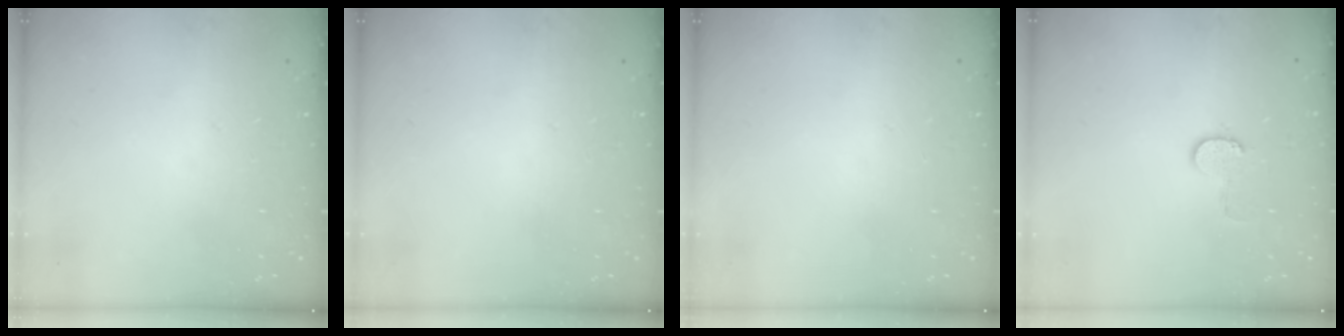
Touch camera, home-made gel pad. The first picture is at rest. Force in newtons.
{"total": 0.0}
{"total": 0.0}
{"total": 6.4, "press": 6.4, "slide": 0.6}